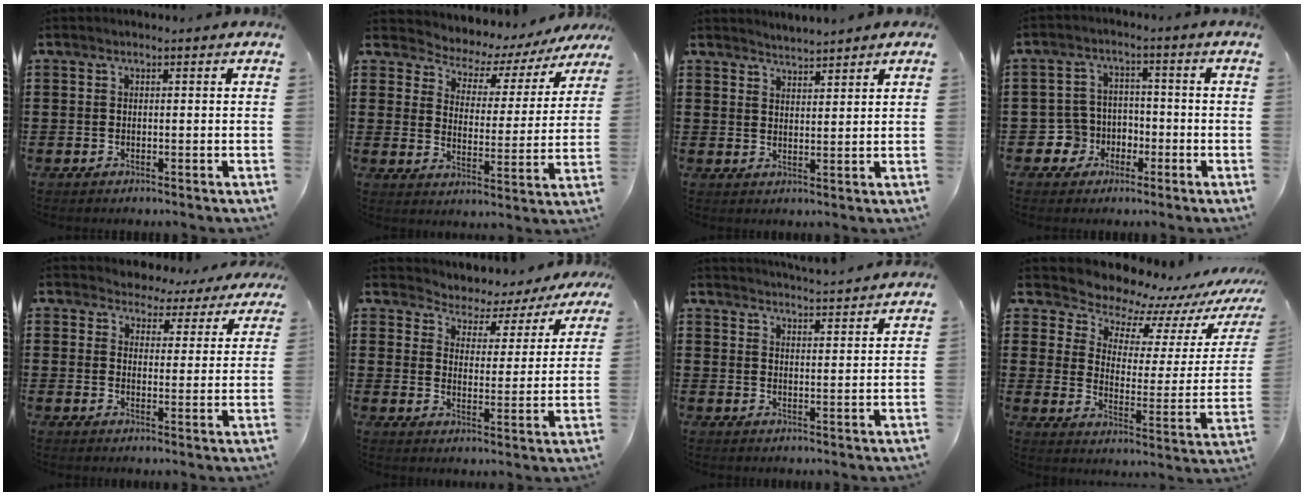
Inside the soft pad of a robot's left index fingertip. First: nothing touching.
{"total": 3.4, "force": [3.2, 1.1, 0.3], "torque": [-0.033, -0.031, 0.043]}
{"total": 2.6, "force": [2.6, -0.1, 0.0], "torque": [-0.008, -0.004, 0.050]}
{"total": 5.3, "force": [-2.0, 4.7, 1.5], "torque": [-0.046, 0.013, -0.039]}
{"total": 4.3, "force": [4.0, 1.4, 0.0], "torque": [-0.024, -0.019, 0.070]}
{"total": 3.5, "force": [3.4, 0.5, -0.4], "torque": [-0.019, -0.031, 0.051]}
{"total": 3.8, "force": [3.8, -0.6, 0.0], "torque": [-0.006, -0.029, 0.065]}
{"total": 6.6, "force": [6.2, 2.2, 0.4], "torque": [-0.036, -0.059, 0.104]}